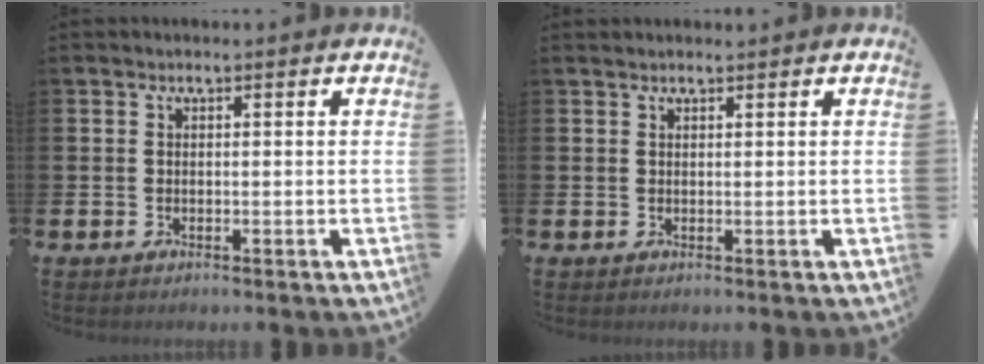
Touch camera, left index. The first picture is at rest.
{"total": 0.8, "force": [0.8, 0.1, 0.1], "torque": [0.000, 0.001, 0.014]}